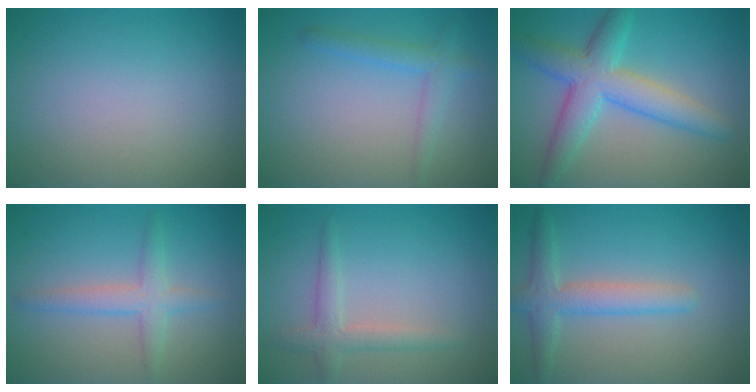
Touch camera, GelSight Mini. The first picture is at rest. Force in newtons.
{"total": 2.2, "press": 2.2, "slide": 0.0}
{"total": 6.3, "press": 6.3, "slide": 0.2}
{"total": 2.7, "press": 2.7, "slide": 0.2}
{"total": 2.3, "press": 2.3, "slide": 0.1}
{"total": 3.4, "press": 3.4, "slide": 0.2}